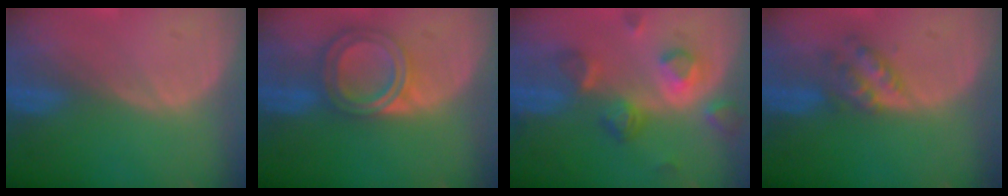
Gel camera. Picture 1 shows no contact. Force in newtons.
{"total": 6.7, "press": 5.9, "slide": 3.2}
{"total": 8.0, "press": 7.1, "slide": 3.7}
{"total": 4.0, "press": 4.0, "slide": 0.3}